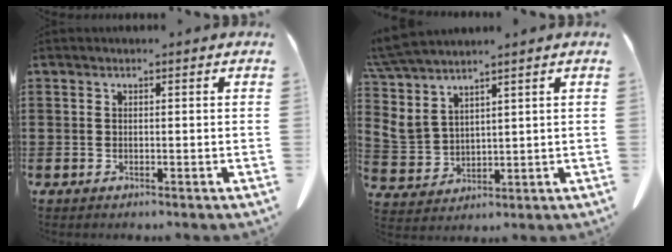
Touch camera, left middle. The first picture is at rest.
{"total": 5.7, "force": [4.6, 2.2, 2.6], "torque": [-0.086, -0.015, 0.081]}